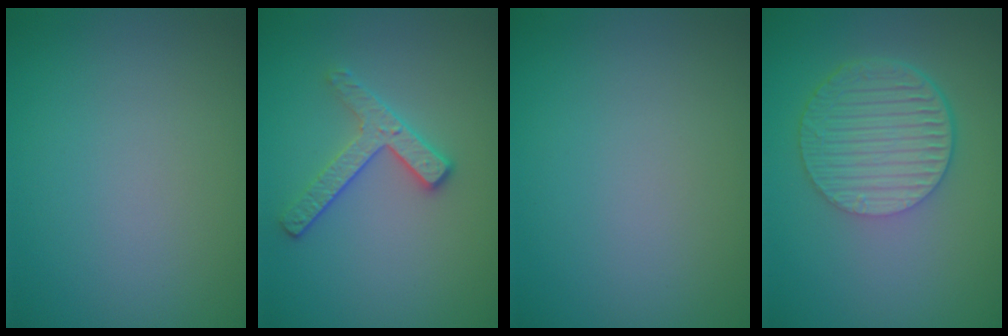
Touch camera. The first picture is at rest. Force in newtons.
{"total": 2.6, "press": 2.4, "slide": 0.9}
{"total": 0.0}
{"total": 6.5, "press": 4.5, "slide": 4.7}